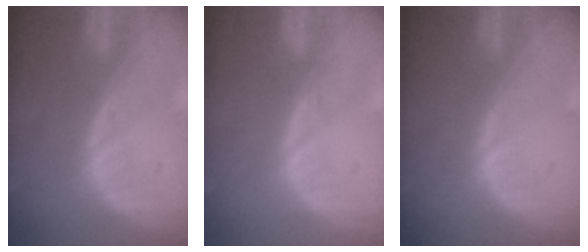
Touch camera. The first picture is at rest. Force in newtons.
{"total": 0.6, "press": 0.6, "slide": 0.2}
{"total": 0.6, "press": 0.5, "slide": 0.3}